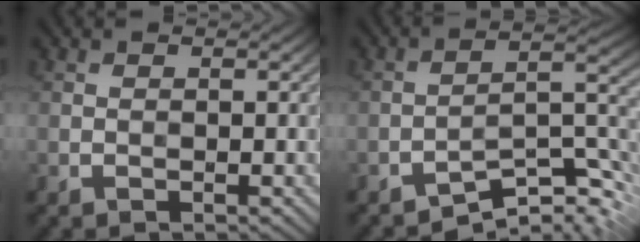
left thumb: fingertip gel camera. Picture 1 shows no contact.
{"total": 7.5, "force": [-5.9, 1.8, 4.3], "torque": [-0.056, 0.007, -0.107]}